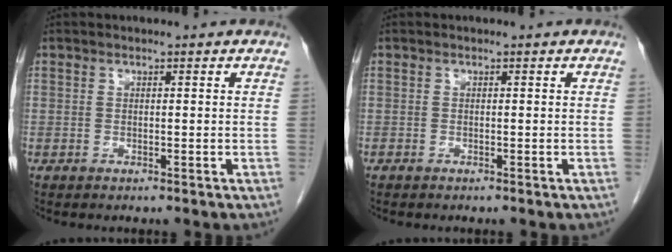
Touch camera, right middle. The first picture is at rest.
{"total": 0.0}